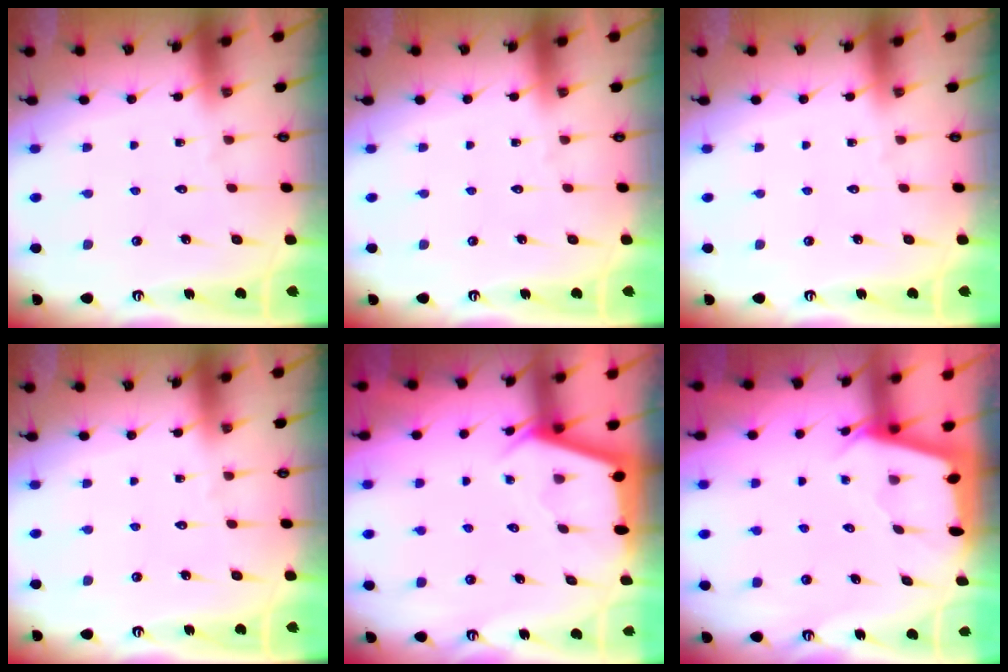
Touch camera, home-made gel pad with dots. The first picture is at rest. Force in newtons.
{"total": 0.0}
{"total": 0.0}
{"total": 0.0}
{"total": 2.8, "press": 2.8, "slide": 0.3}
{"total": 2.1, "press": 2.1, "slide": 0.3}